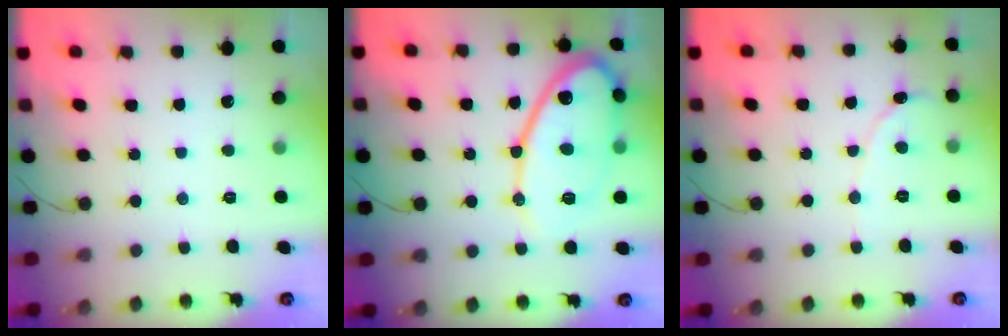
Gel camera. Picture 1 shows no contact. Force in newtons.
{"total": 16.8, "press": 16.7, "slide": 1.2}
{"total": 2.1, "press": 2.1, "slide": 0.2}